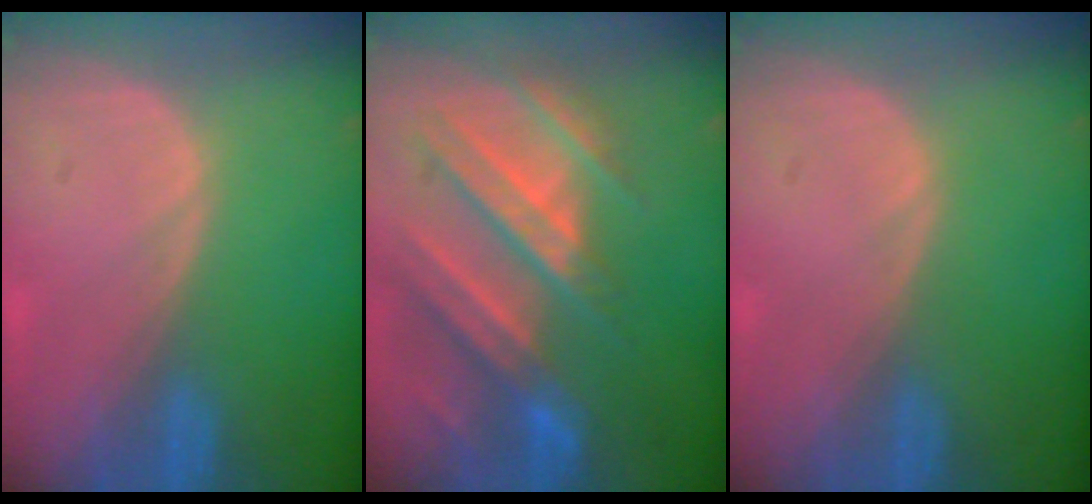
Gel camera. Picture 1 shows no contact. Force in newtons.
{"total": 10.7, "press": 9.6, "slide": 4.6}
{"total": 0.0}